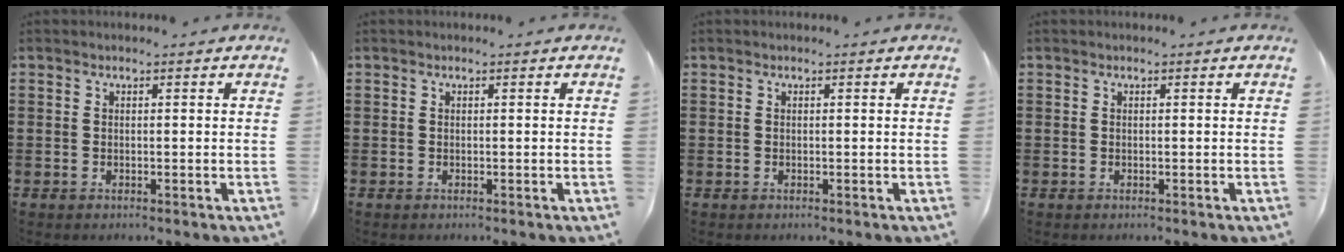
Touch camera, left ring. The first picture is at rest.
{"total": 0.0}
{"total": 0.0}
{"total": 0.0}